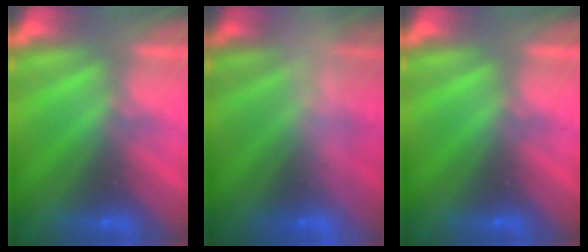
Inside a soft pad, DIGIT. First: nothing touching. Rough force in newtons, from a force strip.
{"total": 2.8}
{"total": 0.0}